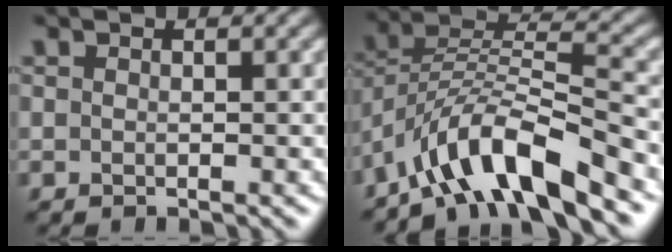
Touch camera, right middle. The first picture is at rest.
{"total": 9.0, "force": [-6.3, 2.2, 6.0], "torque": [-0.096, 0.010, -0.124]}